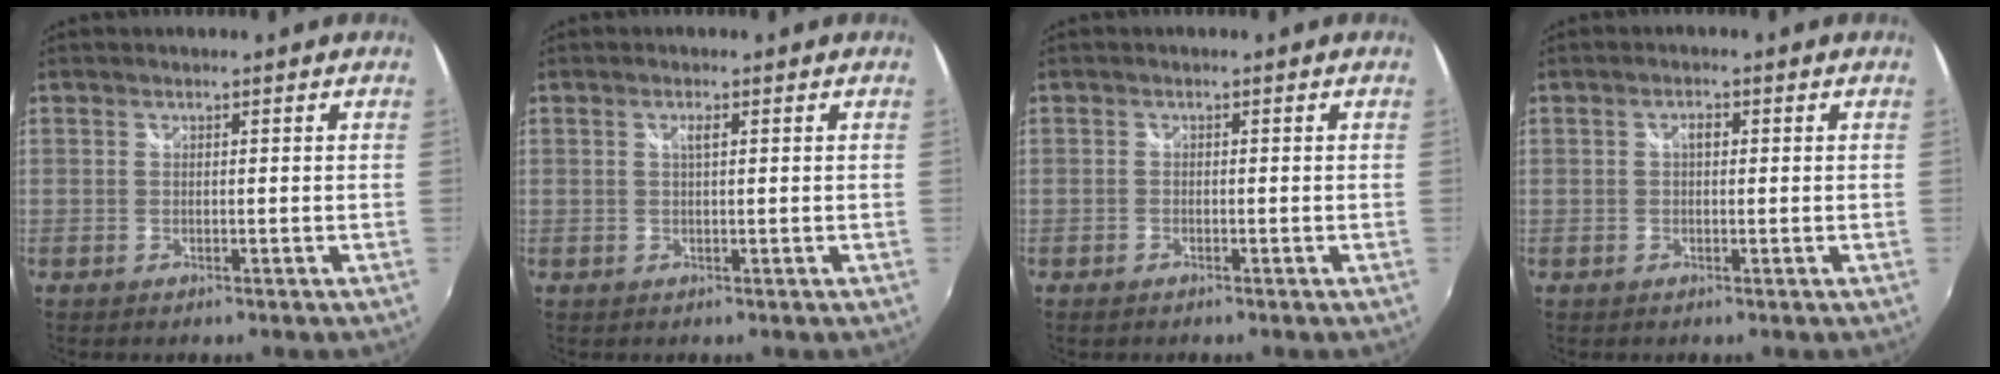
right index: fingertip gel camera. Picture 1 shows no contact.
{"total": 1.3, "force": [0.5, 0.2, 1.2], "torque": [-0.022, 0.002, 0.007]}
{"total": 0.9, "force": [-0.7, 0.6, 0.2], "torque": [-0.007, -0.004, -0.015]}
{"total": 1.7, "force": [0.3, 0.9, 1.4], "torque": [-0.024, 0.005, 0.003]}